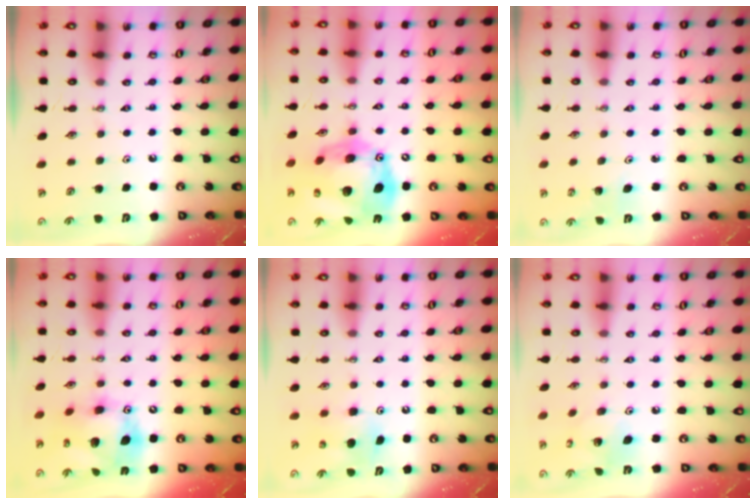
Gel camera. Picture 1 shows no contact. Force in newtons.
{"total": 24.3, "press": 24.1, "slide": 2.8}
{"total": 2.9, "press": 2.8, "slide": 0.8}
{"total": 15.4, "press": 15.4, "slide": 1.4}
{"total": 6.9, "press": 6.8, "slide": 1.3}
{"total": 7.4, "press": 7.4, "slide": 0.2}